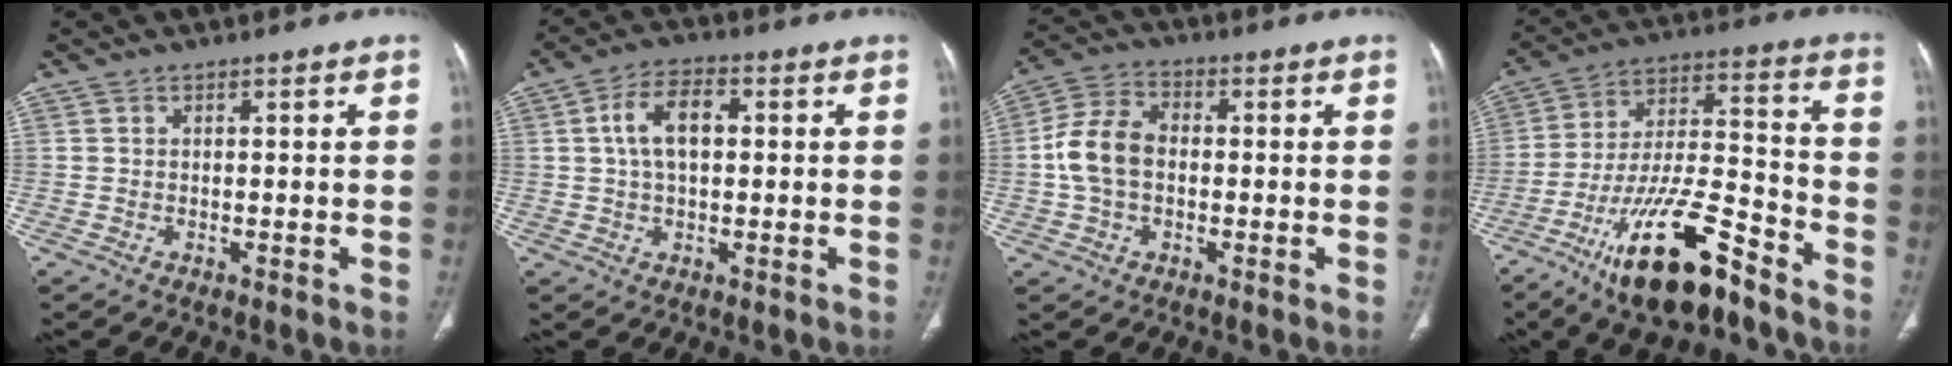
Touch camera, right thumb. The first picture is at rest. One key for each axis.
{"total": 7.5, "fx": 1.1, "fy": 4.2, "fz": 6.1, "tx": -0.111, "ty": 0.014, "tz": 0.016}
{"total": 9.2, "fx": -0.4, "fy": 6.3, "fz": 6.7, "tx": -0.131, "ty": 0.025, "tz": -0.016}
{"total": 19.6, "fx": -12.7, "fy": 5.8, "fz": 13.8, "tx": -0.257, "ty": 0.071, "tz": -0.221}